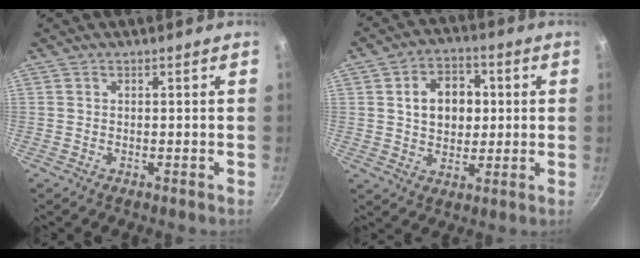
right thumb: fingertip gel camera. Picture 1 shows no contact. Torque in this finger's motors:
{"motor_torque": [-0.60, 0.97, 0.41, 0.63, 0.15]}